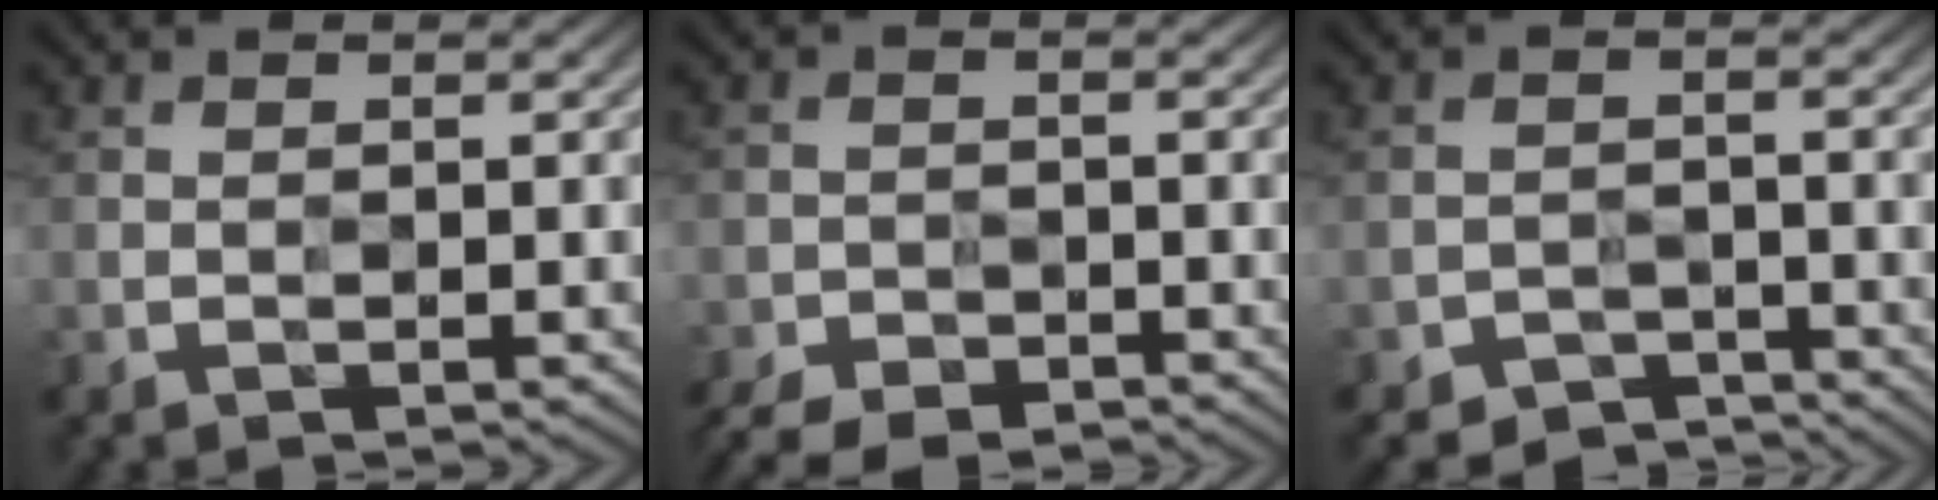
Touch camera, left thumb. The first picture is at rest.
{"total": 5.6, "force": [-4.6, 2.3, 2.1], "torque": [-0.053, -0.019, -0.085]}
{"total": 3.1, "force": [-2.8, 0.1, -1.2], "torque": [0.021, 0.004, -0.058]}